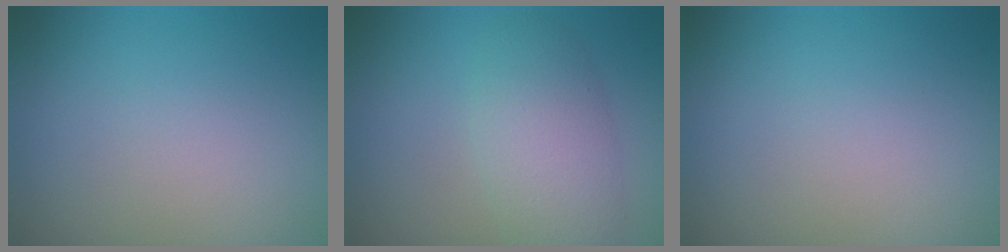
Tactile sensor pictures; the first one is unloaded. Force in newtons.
{"total": 4.2, "press": 4.2, "slide": 0.3}
{"total": 0.0}